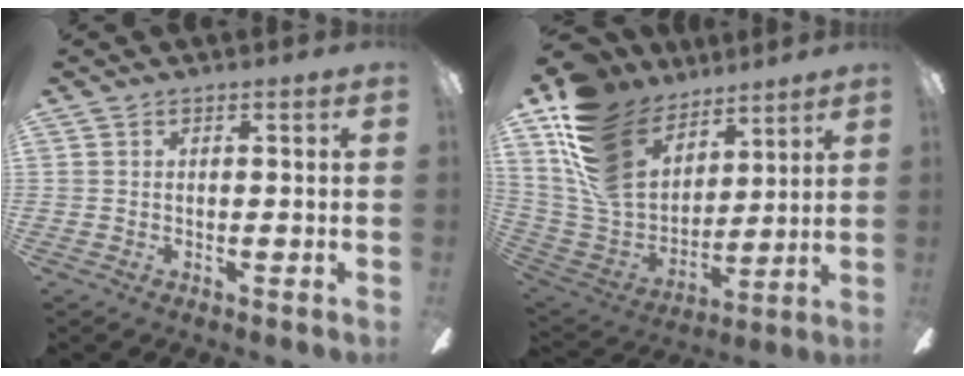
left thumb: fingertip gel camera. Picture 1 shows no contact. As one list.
[{"total": 19.9, "force": [10.9, 13.3, 10.0], "torque": [-0.240, -0.057, 0.210]}]